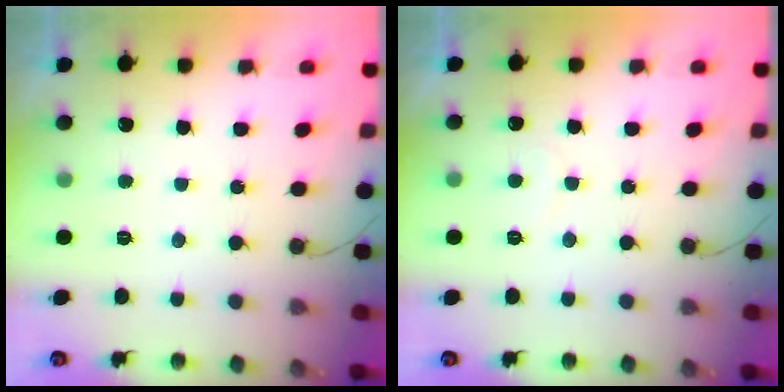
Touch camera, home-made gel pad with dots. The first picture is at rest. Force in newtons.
{"total": 4.8, "press": 4.8, "slide": 0.2}